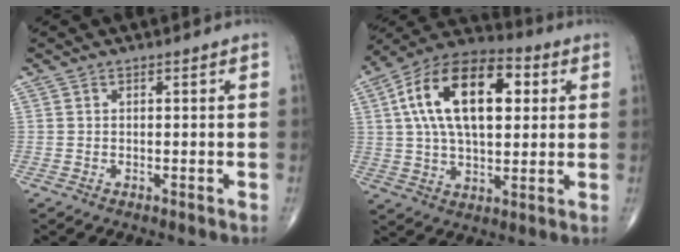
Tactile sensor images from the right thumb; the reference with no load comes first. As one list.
[{"total": 20.7, "force": [4.8, 11.1, 16.8], "torque": [-0.275, 0.015, 0.072]}]